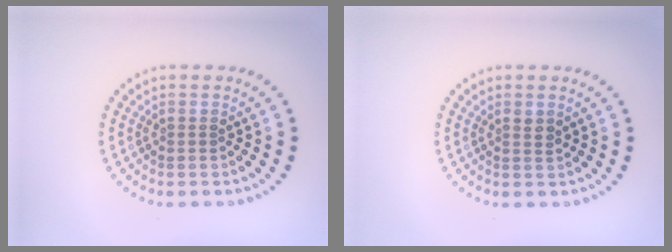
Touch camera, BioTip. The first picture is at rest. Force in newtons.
{"total": 0.9, "press": 0.8, "slide": 0.5}